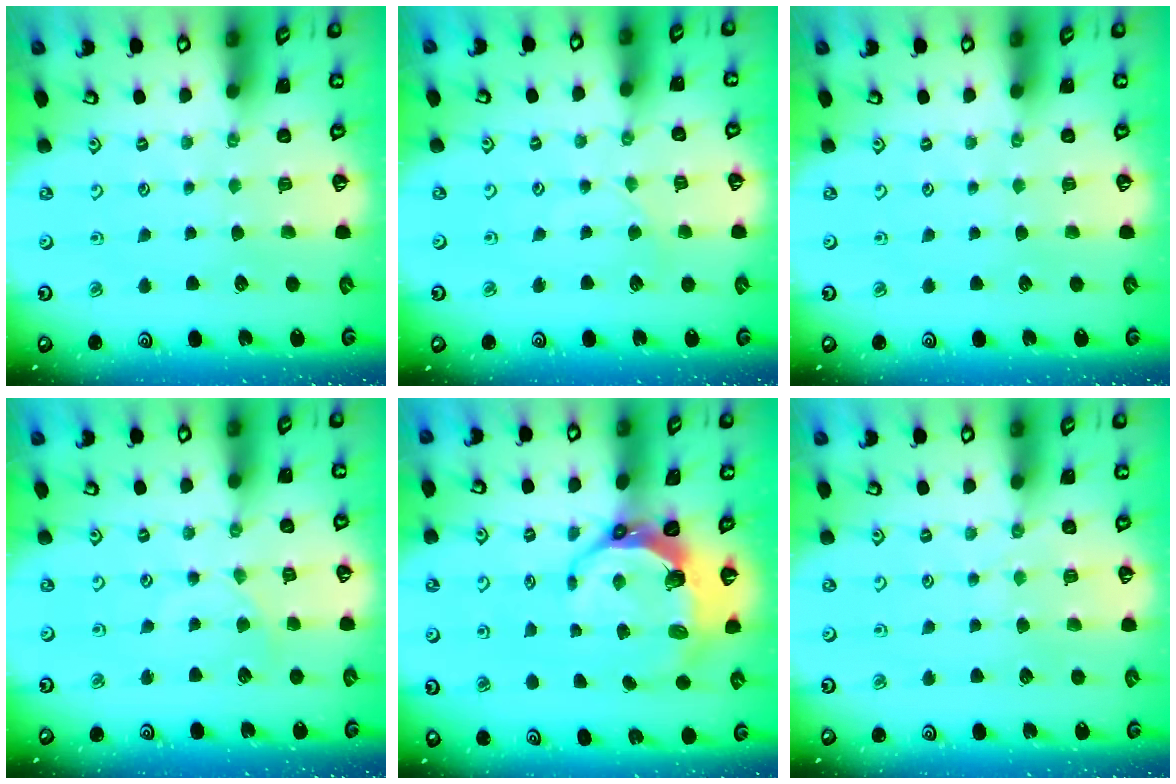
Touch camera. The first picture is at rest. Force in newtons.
{"total": 2.3, "press": 2.3, "slide": 0.4}
{"total": 0.0}
{"total": 3.0, "press": 3.0, "slide": 0.4}
{"total": 9.4, "press": 8.0, "slide": 5.0}
{"total": 3.9, "press": 3.9, "slide": 0.4}